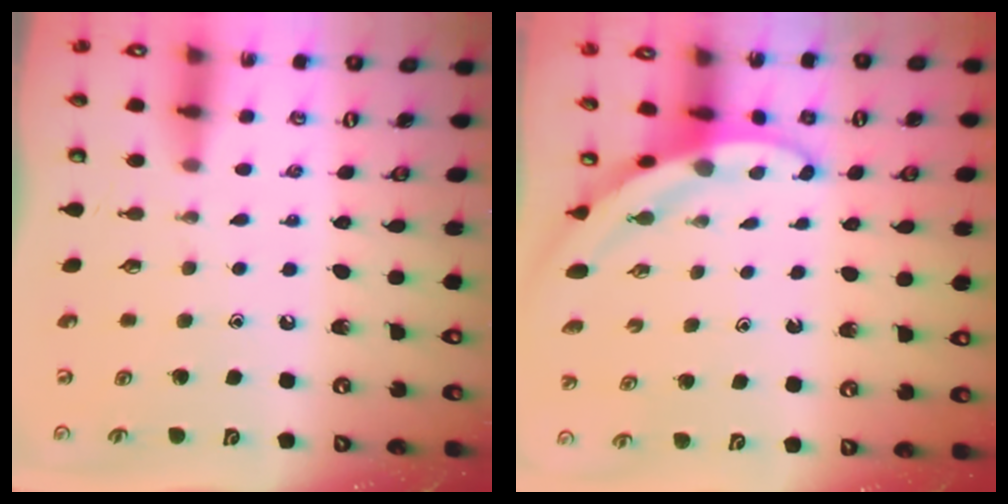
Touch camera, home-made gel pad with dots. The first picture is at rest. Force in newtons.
{"total": 4.0, "press": 4.0, "slide": 0.2}